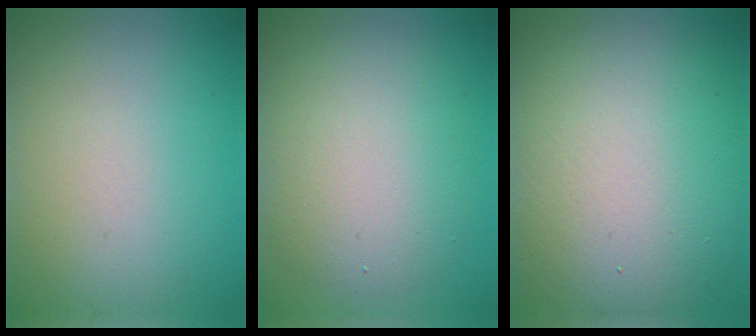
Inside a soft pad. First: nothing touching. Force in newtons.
{"total": 6.4, "press": 6.4, "slide": 0.4}
{"total": 13.5, "press": 13.5, "slide": 1.3}